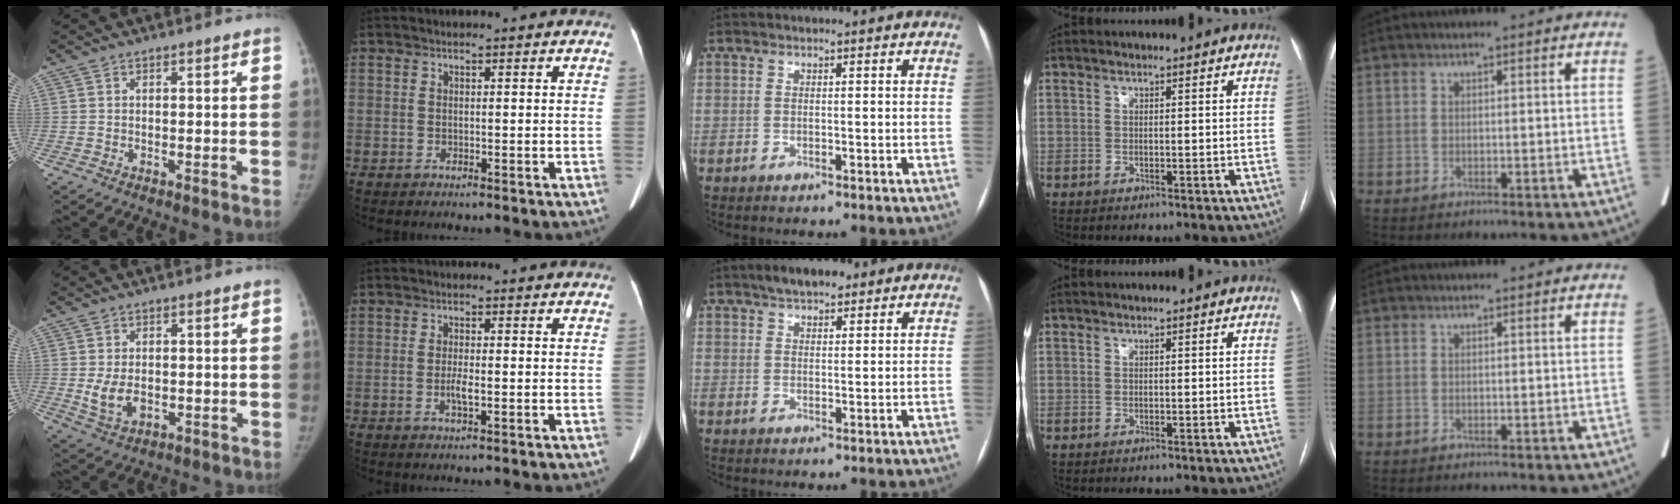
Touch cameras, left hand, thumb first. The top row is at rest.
{"thumb": {"total": 5.4, "force": [-0.5, 3.7, 4.0], "torque": [-0.067, -0.008, 0.000]}, "index": {"total": 1.9, "force": [-0.6, 0.3, 1.8], "torque": [-0.036, -0.003, -0.011]}, "middle": {"total": 5.0, "force": [3.6, 2.0, 2.9], "torque": [-0.050, 0.017, 0.058]}}